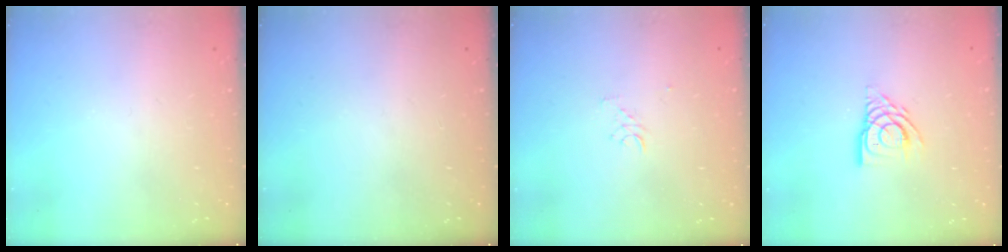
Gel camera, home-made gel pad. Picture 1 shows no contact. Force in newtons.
{"total": 0.0}
{"total": 2.6, "press": 2.6, "slide": 0.1}
{"total": 10.5, "press": 10.4, "slide": 1.3}